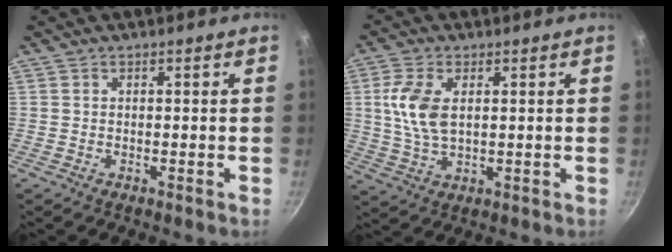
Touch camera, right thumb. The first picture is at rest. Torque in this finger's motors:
{"motor_torque": [-0.03, 0.33, 1.08, -0.11, 0.04]}